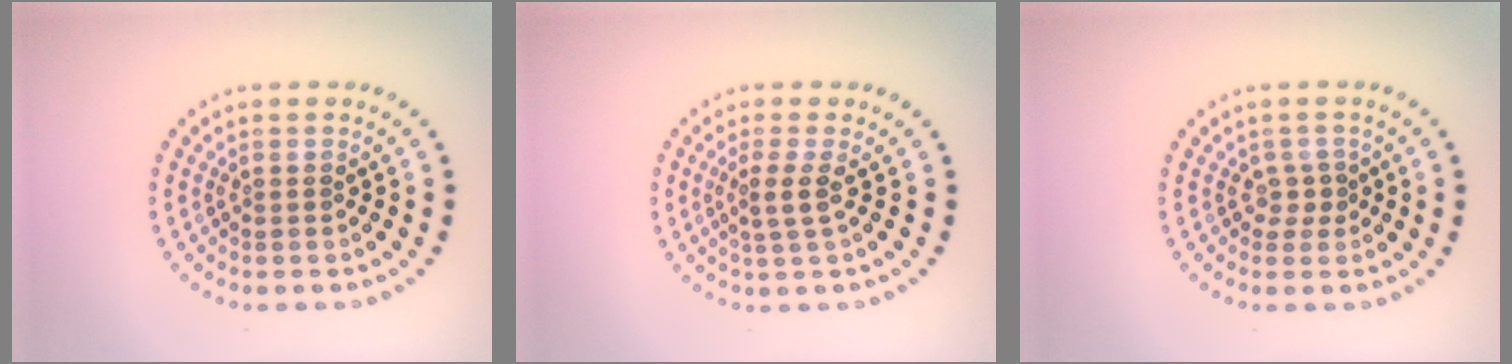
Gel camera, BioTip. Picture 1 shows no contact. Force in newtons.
{"total": 1.7, "press": 1.4, "slide": 1.0}
{"total": 1.4, "press": 1.1, "slide": 0.9}